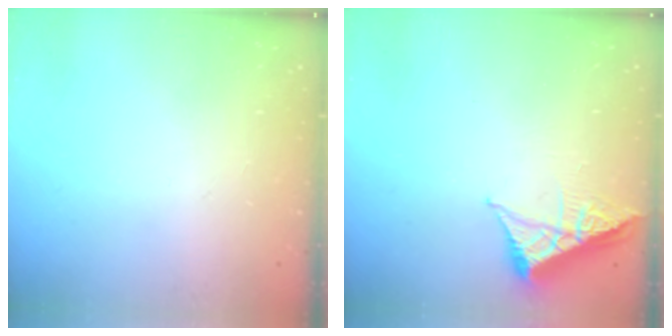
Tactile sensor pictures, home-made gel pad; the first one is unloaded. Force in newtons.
{"total": 6.0, "press": 5.9, "slide": 0.8}